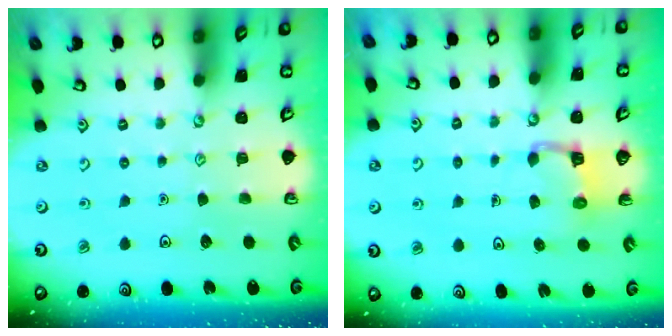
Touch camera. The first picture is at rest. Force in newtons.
{"total": 3.5, "press": 3.5, "slide": 0.2}